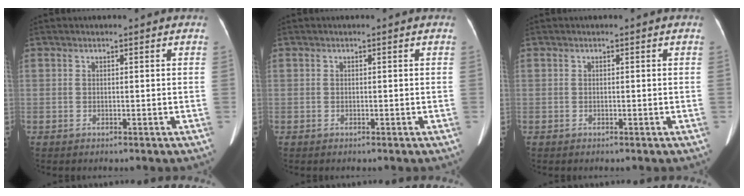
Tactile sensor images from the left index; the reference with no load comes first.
{"total": 0.0}
{"total": 0.0}